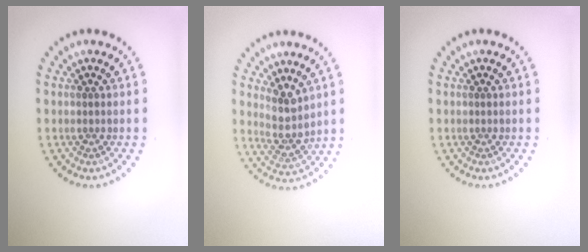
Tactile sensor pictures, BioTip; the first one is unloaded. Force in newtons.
{"total": 3.1, "press": 2.4, "slide": 2.0}
{"total": 0.0}